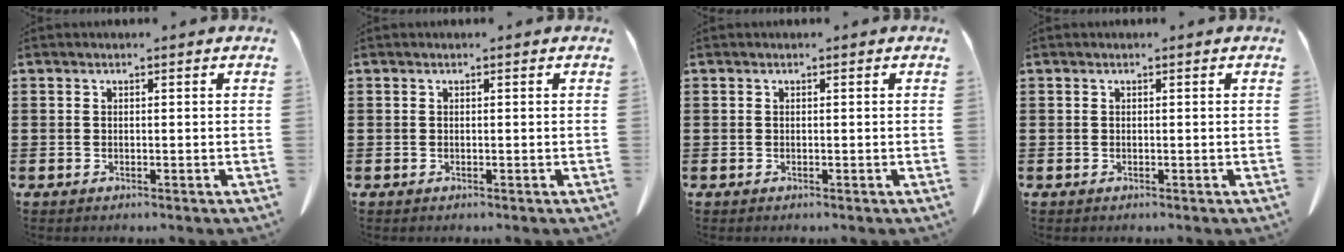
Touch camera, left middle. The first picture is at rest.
{"total": 0.0}
{"total": 0.0}
{"total": 0.0}